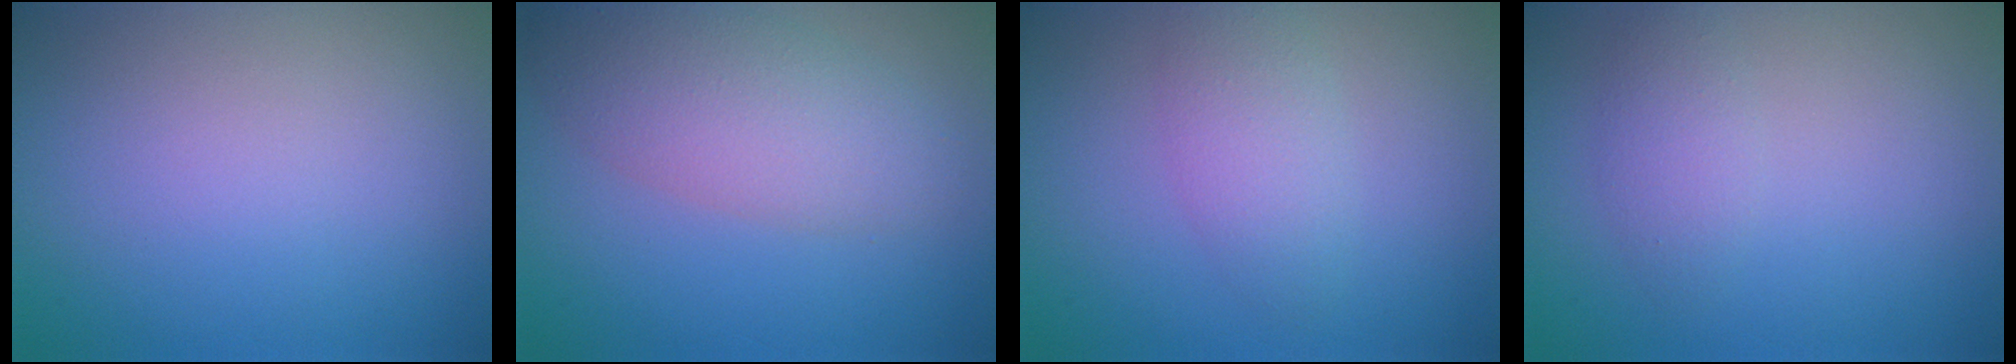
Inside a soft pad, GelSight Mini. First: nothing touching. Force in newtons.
{"total": 5.1, "press": 5.0, "slide": 0.4}
{"total": 2.8, "press": 2.8, "slide": 0.2}
{"total": 1.8, "press": 1.8, "slide": 0.2}